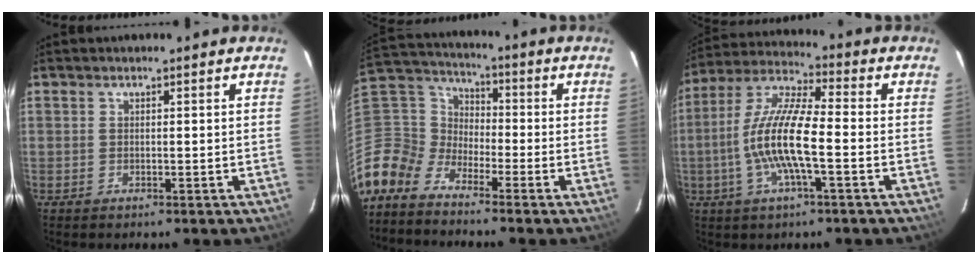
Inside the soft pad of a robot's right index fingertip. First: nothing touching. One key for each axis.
{"total": 9.7, "fx": -7.5, "fy": 5.9, "fz": 1.9, "tx": -0.067, "ty": 0.029, "tz": -0.185}
{"total": 13.3, "fx": -2.8, "fy": 2.6, "fz": 12.8, "tx": -0.260, "ty": 0.003, "tz": -0.058}